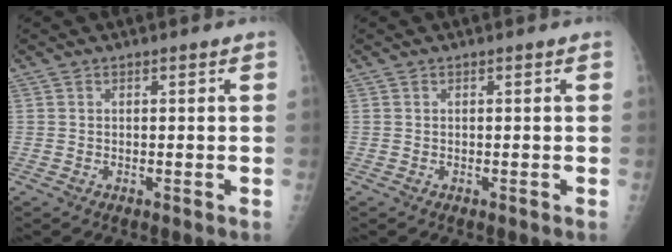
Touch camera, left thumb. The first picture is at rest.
{"total": 0.0}